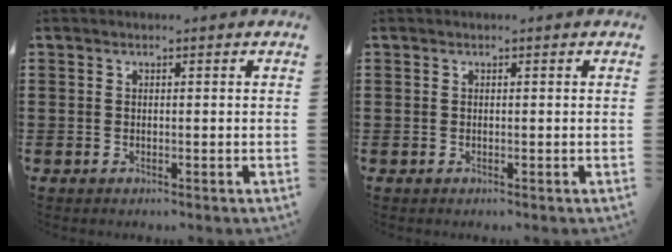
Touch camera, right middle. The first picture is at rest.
{"total": 0.0}